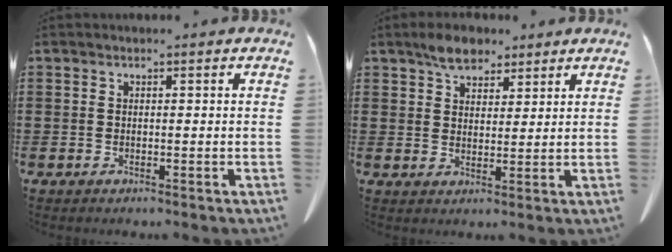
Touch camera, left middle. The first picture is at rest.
{"total": 5.0, "force": [3.9, 2.6, 1.9], "torque": [-0.042, 0.005, 0.073]}